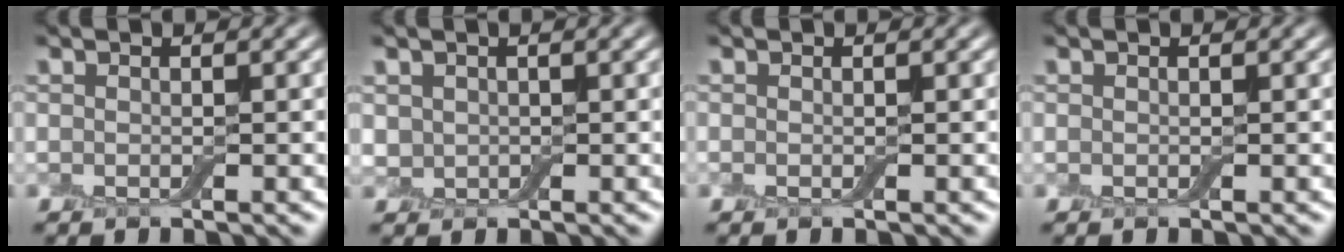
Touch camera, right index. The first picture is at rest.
{"total": 1.5, "force": [0.4, 1.3, 0.6], "torque": [-0.016, -0.003, 0.007]}
{"total": 0.0}
{"total": 0.0}